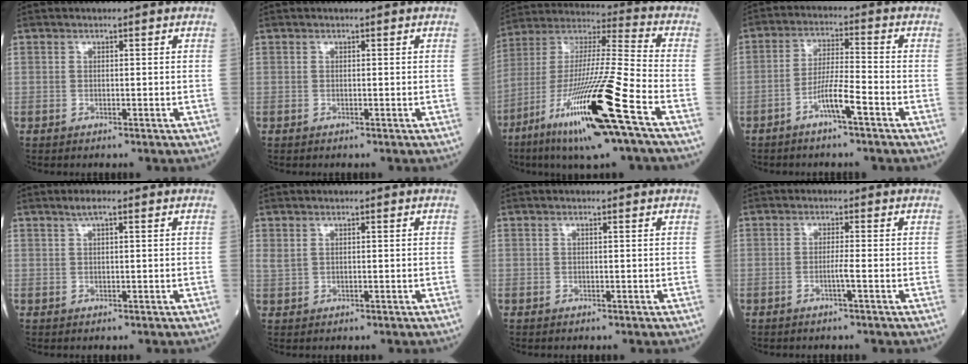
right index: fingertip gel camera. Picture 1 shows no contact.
{"total": 0.0}
{"total": 21.7, "force": [-10.5, 0.0, 19.0], "torque": [-0.379, -0.050, -0.198]}
{"total": 5.6, "force": [-3.1, -0.1, 4.7], "torque": [-0.091, 0.006, -0.059]}
{"total": 1.5, "force": [1.0, 0.0, 1.1], "torque": [-0.026, 0.011, 0.020]}
{"total": 1.2, "force": [0.7, 0.6, 0.7], "torque": [-0.021, 0.008, 0.024]}
{"total": 0.0}
{"total": 1.5, "force": [-0.6, -0.5, 1.2], "torque": [-0.021, 0.000, -0.013]}